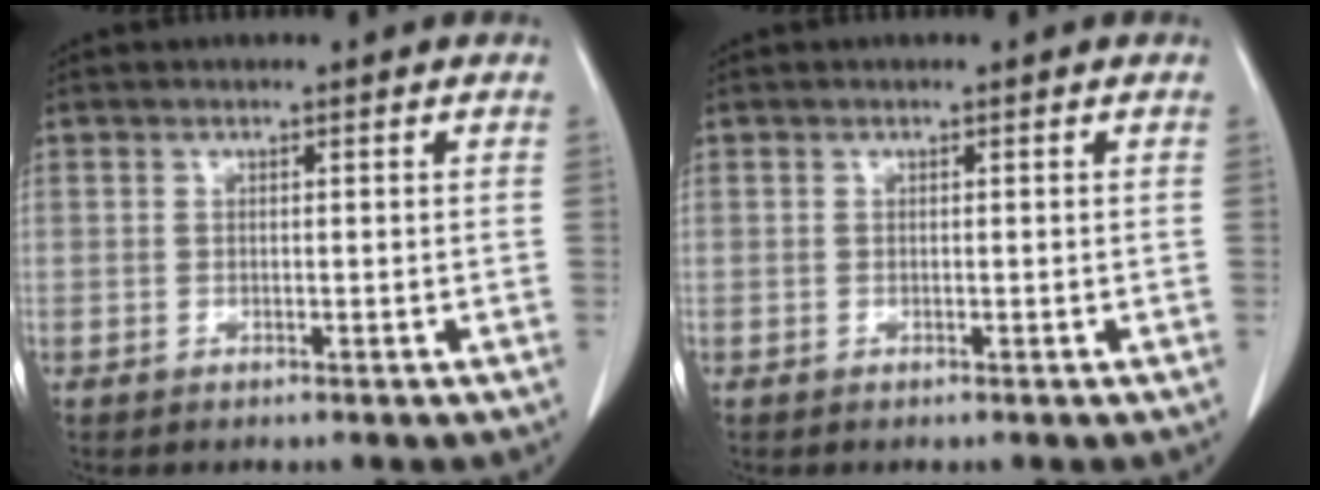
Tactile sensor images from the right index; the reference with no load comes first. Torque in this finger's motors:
{"motor_torque": [0.00, 0.00, 0.00, 0.00]}